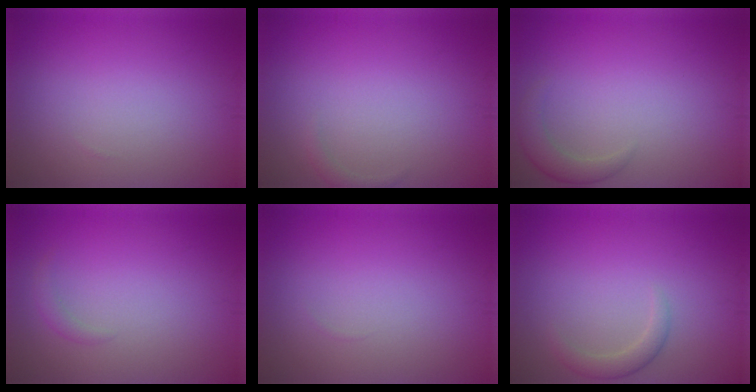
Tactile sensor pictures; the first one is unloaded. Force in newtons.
{"total": 0.7, "press": 0.7, "slide": 0.1}
{"total": 2.2, "press": 2.2, "slide": 0.2}
{"total": 0.9, "press": 0.9, "slide": 0.1}
{"total": 0.0}
{"total": 1.7, "press": 1.7, "slide": 0.2}